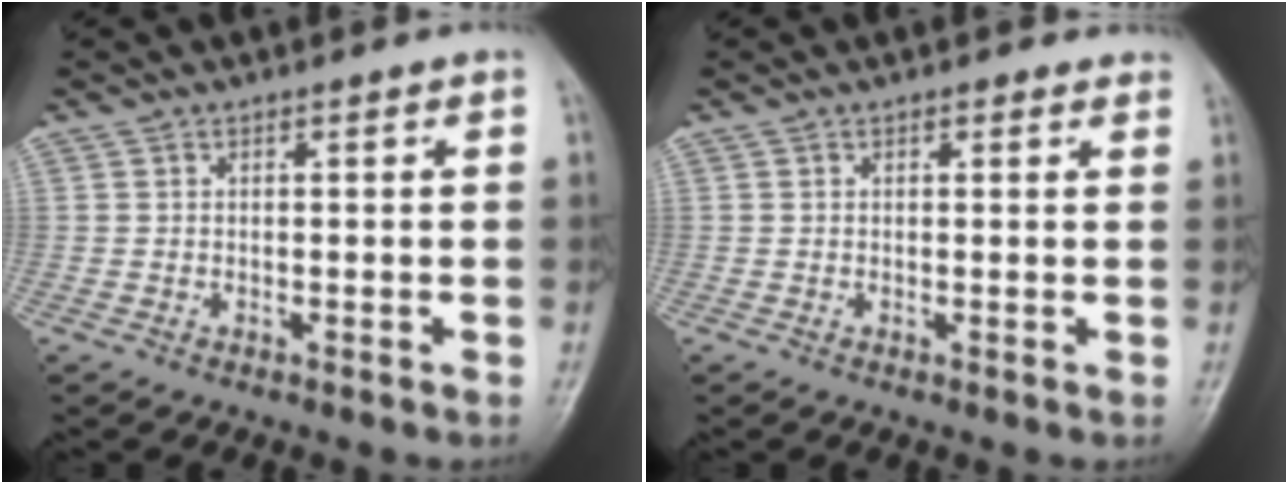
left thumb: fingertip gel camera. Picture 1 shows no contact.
{"total": 1.3, "force": [0.9, 0.9, 0.5], "torque": [0.003, -0.004, 0.005]}